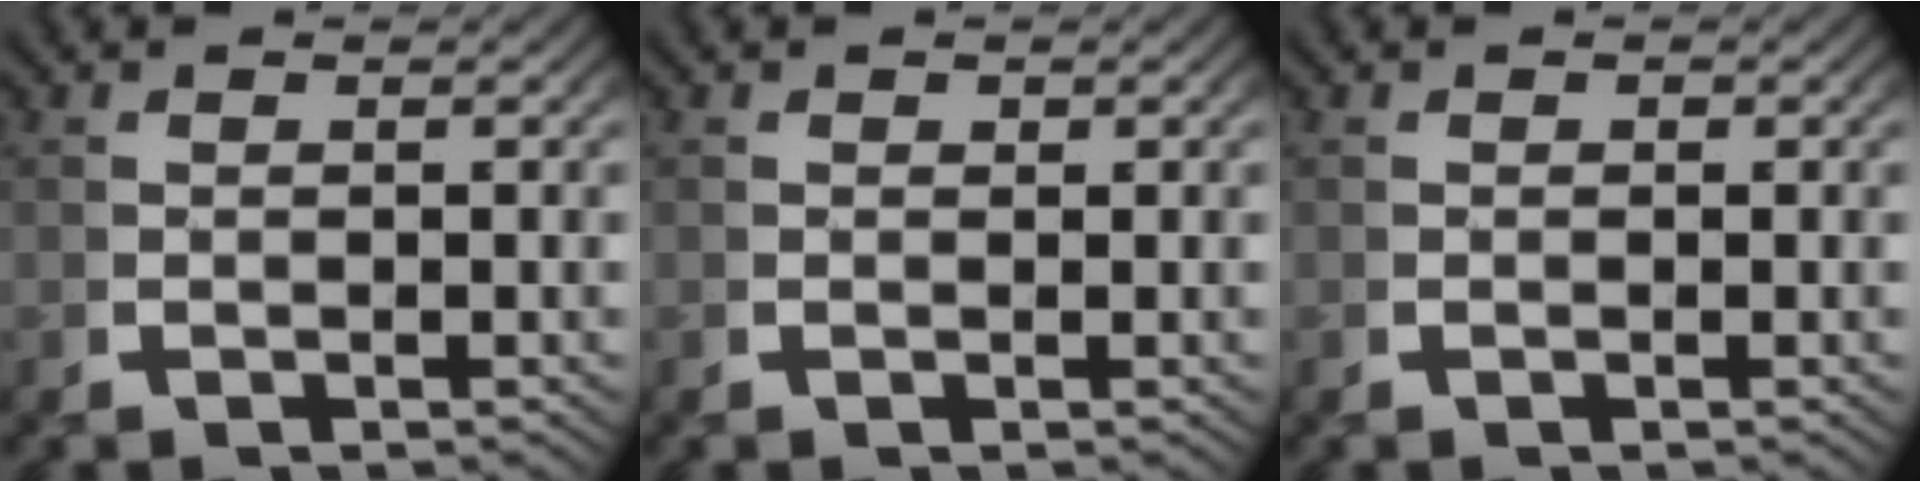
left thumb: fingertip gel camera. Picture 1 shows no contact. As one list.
[{"total": 0.5, "force": [0.3, 0.4, 0.2], "torque": [0.000, -0.002, 0.006]}, {"total": 0.0}]